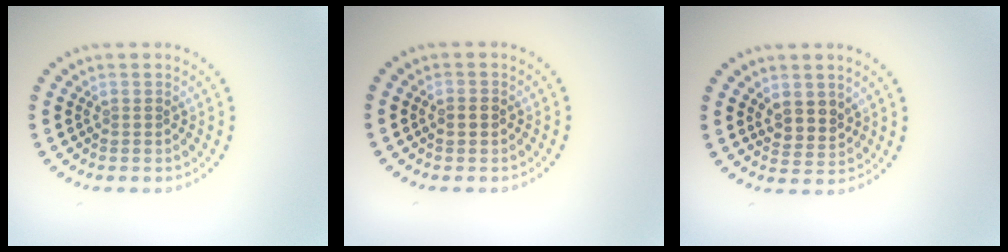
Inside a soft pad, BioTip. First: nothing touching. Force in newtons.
{"total": 1.6, "press": 1.6, "slide": 0.1}
{"total": 2.4, "press": 2.1, "slide": 1.1}